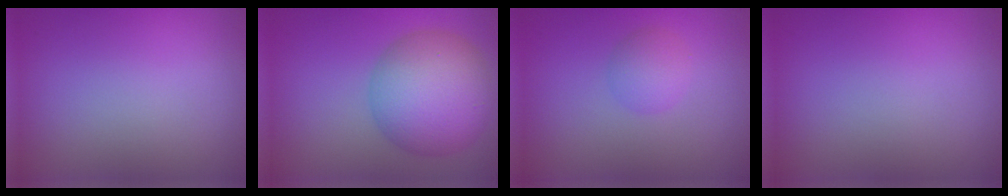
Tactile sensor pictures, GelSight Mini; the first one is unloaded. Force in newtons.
{"total": 8.3, "press": 8.3, "slide": 0.3}
{"total": 2.0, "press": 2.0, "slide": 0.1}
{"total": 0.0}